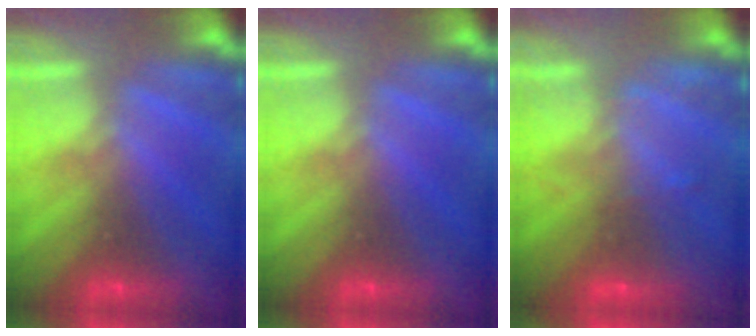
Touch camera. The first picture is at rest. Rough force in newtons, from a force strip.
{"total": 0.0}
{"total": 2.3}